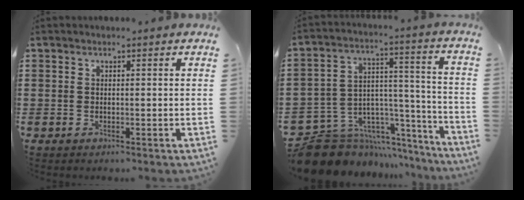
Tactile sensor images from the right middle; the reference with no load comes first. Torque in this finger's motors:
{"motor_torque": [2.14, 0.00, 0.28, 0.07]}